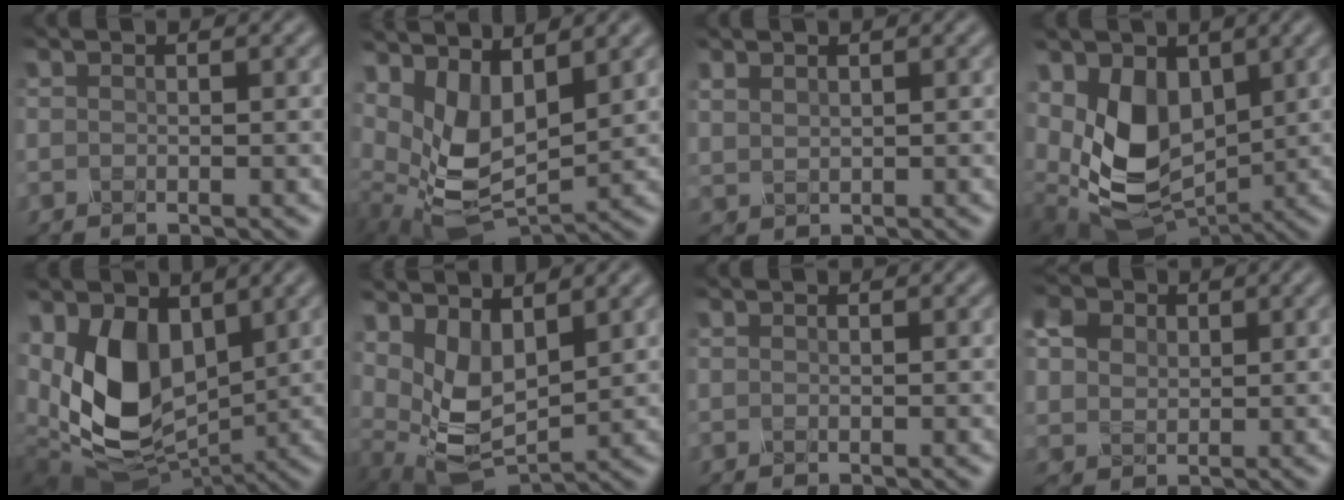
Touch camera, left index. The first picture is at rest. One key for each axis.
{"total": 6.1, "fx": 2.6, "fy": 3.3, "fz": 4.4, "tx": -0.105, "ty": -0.014, "tz": 0.067}
{"total": 1.3, "fx": 1.0, "fy": -0.3, "fz": -0.8, "tx": -0.003, "ty": 0.003, "tz": 0.030}
{"total": 7.3, "fx": 1.2, "fy": 5.1, "fz": 5.2, "tx": -0.135, "ty": -0.025, "tz": 0.040}
{"total": 9.5, "fx": 1.2, "fy": 6.1, "fz": 7.2, "tx": -0.173, "ty": -0.024, "tz": 0.033}
{"total": 4.6, "fx": 2.1, "fy": 2.4, "fz": 3.3, "tx": -0.085, "ty": -0.010, "tz": 0.054}
{"total": 0.0}
{"total": 4.8, "fx": 2.7, "fy": 3.5, "fz": 1.9, "tx": -0.084, "ty": 0.023, "tz": 0.052}